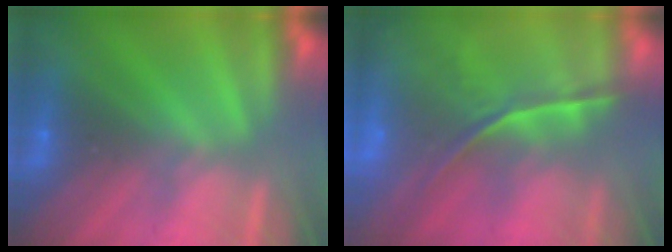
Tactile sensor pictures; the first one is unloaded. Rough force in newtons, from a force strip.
{"total": 5.5}